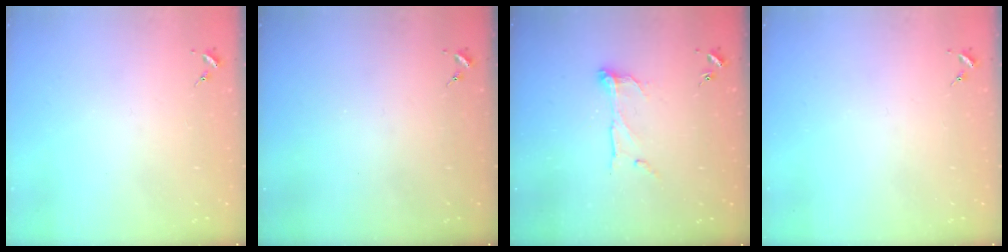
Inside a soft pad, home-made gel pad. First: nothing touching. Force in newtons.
{"total": 0.0}
{"total": 9.0, "press": 9.0, "slide": 0.6}
{"total": 0.0}